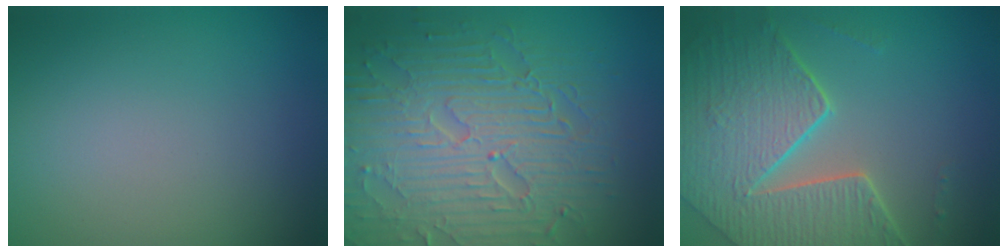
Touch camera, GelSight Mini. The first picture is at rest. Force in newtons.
{"total": 8.7, "press": 6.2, "slide": 6.1}
{"total": 8.5, "press": 6.0, "slide": 6.1}